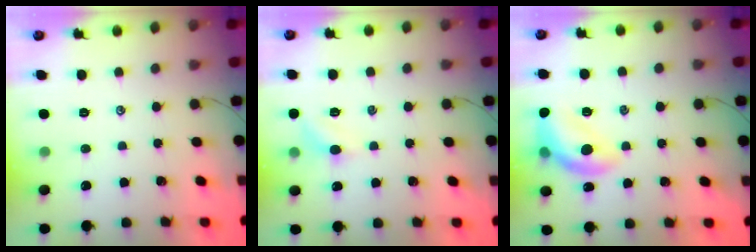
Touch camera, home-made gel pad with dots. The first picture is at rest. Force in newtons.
{"total": 6.0, "press": 5.8, "slide": 1.5}
{"total": 13.6, "press": 13.5, "slide": 1.9}